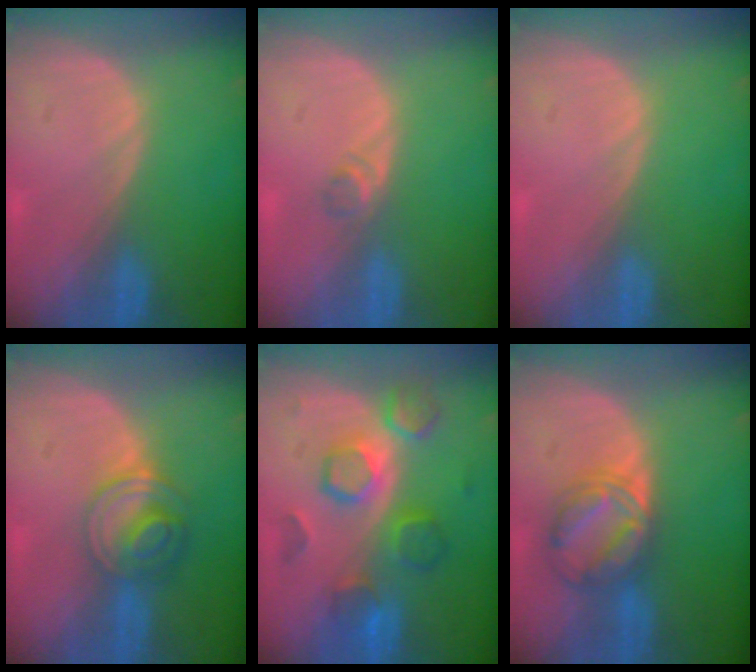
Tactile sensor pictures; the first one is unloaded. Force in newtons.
{"total": 1.6, "press": 1.4, "slide": 0.8}
{"total": 0.0}
{"total": 6.3, "press": 5.5, "slide": 3.1}
{"total": 8.4, "press": 8.3, "slide": 1.3}
{"total": 6.6, "press": 6.6, "slide": 0.4}